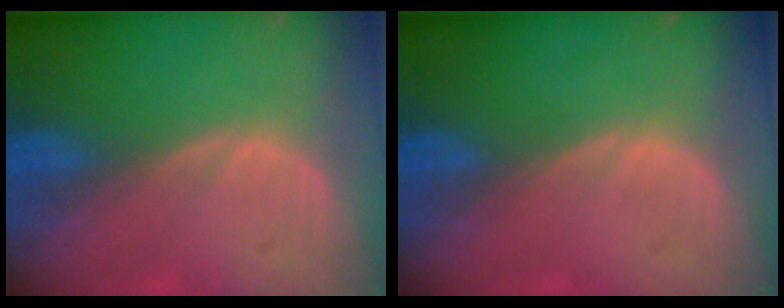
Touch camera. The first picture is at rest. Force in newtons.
{"total": 0.0}